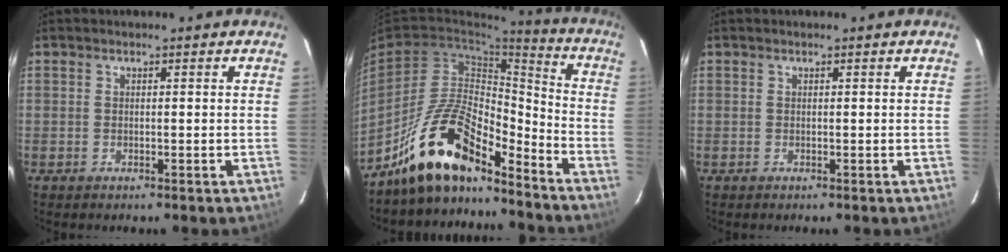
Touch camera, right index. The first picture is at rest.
{"total": 16.3, "force": [-12.8, 5.2, 8.6], "torque": [-0.174, 0.016, -0.232]}
{"total": 0.0}